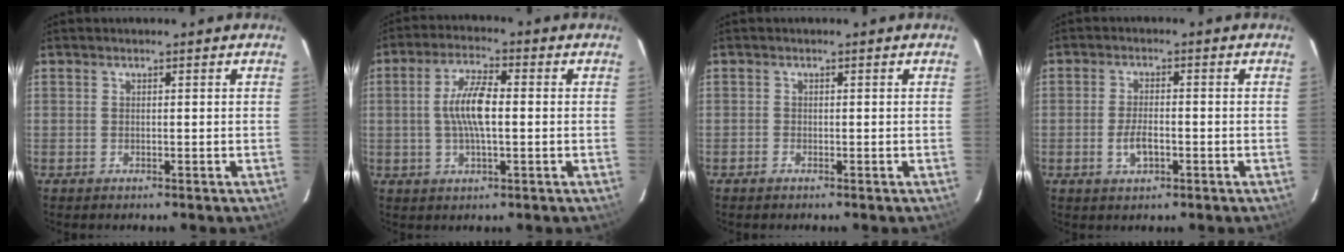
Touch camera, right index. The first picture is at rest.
{"total": 7.7, "force": [-0.1, 2.3, 7.3], "torque": [-0.143, 0.008, -0.002]}
{"total": 0.7, "force": [-0.6, 0.3, 0.1], "torque": [-0.003, 0.002, -0.014]}
{"total": 4.2, "force": [-1.5, 1.9, 3.4], "torque": [-0.070, -0.003, -0.025]}